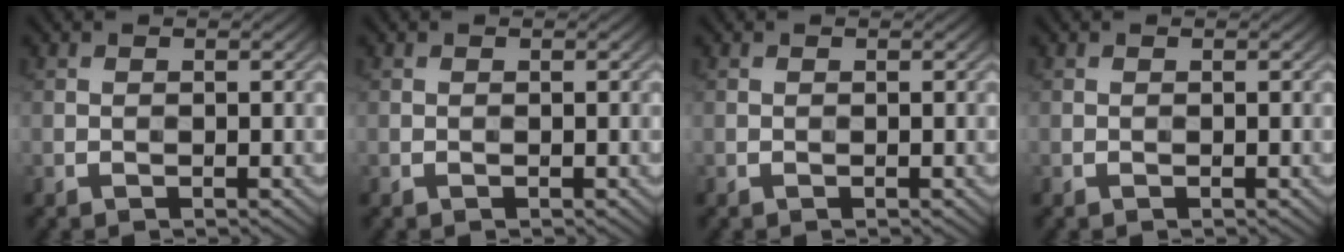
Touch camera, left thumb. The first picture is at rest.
{"total": 0.0}
{"total": 0.0}
{"total": 0.0}